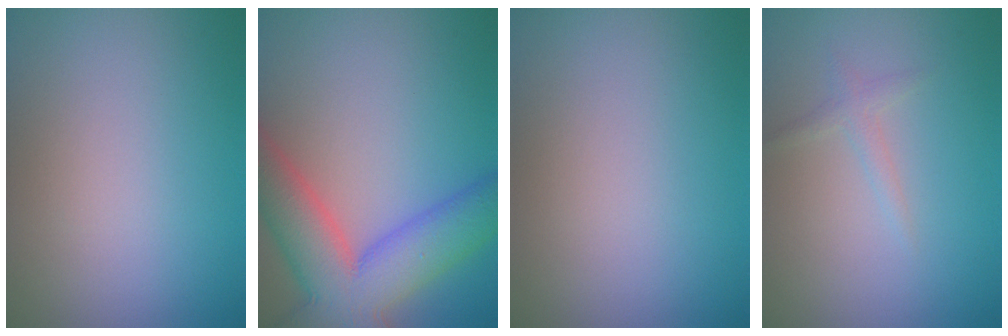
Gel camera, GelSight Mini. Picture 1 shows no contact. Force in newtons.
{"total": 10.2, "press": 10.2, "slide": 0.5}
{"total": 0.0}
{"total": 1.1, "press": 1.1, "slide": 0.1}